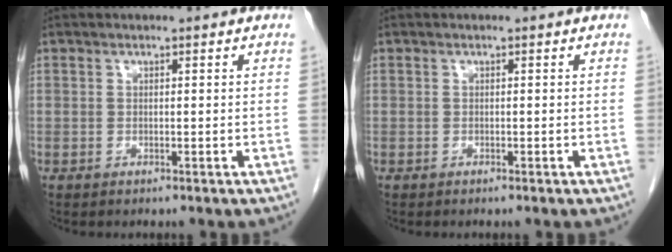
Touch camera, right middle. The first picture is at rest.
{"total": 0.0}